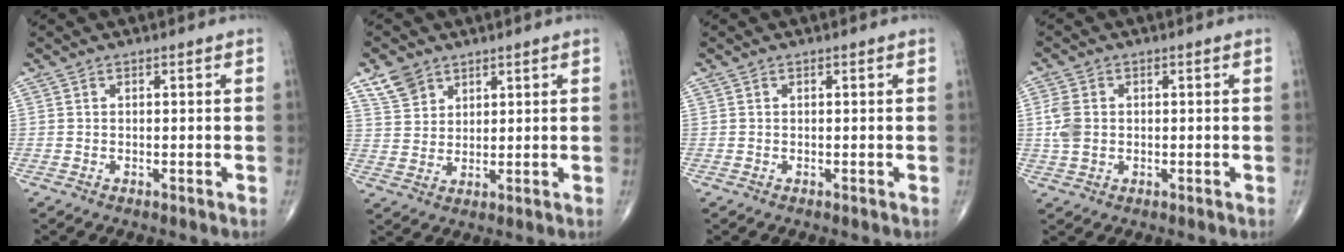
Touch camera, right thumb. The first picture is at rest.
{"total": 5.5, "force": [3.7, 3.7, 1.7], "torque": [-0.018, -0.016, 0.077]}
{"total": 0.0}
{"total": 4.6, "force": [0.2, 3.4, 3.1], "torque": [-0.073, 0.004, 0.004]}